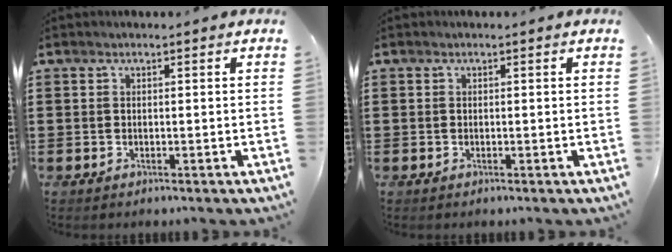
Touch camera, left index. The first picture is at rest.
{"total": 0.0}